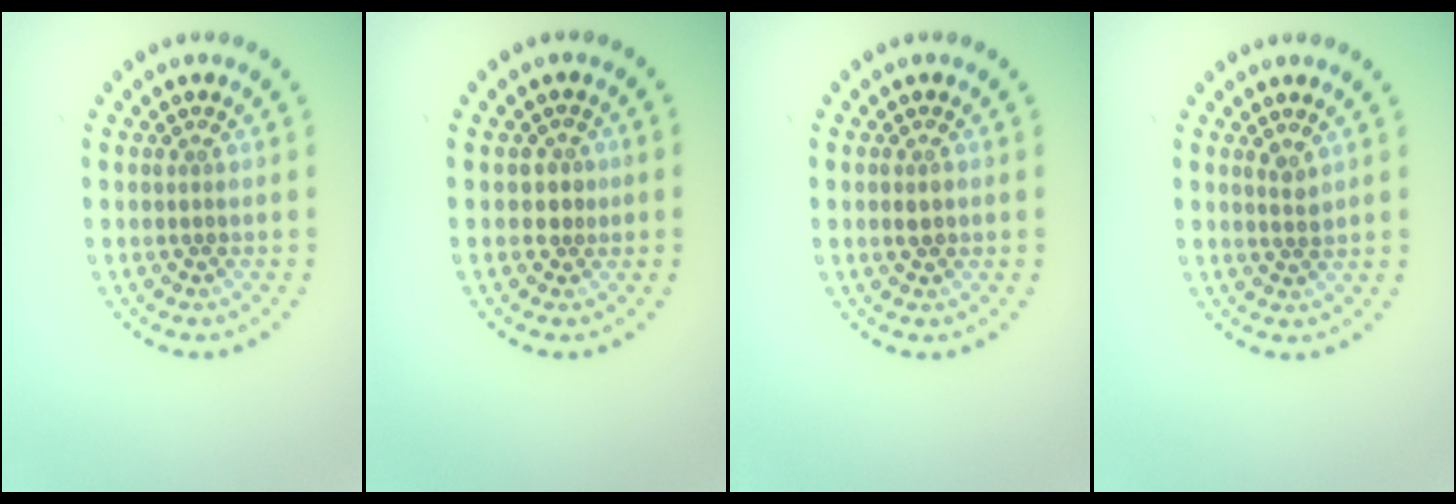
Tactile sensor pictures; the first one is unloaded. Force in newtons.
{"total": 1.6, "press": 1.2, "slide": 1.0}
{"total": 1.1, "press": 1.1, "slide": 0.3}
{"total": 1.1, "press": 0.9, "slide": 0.7}